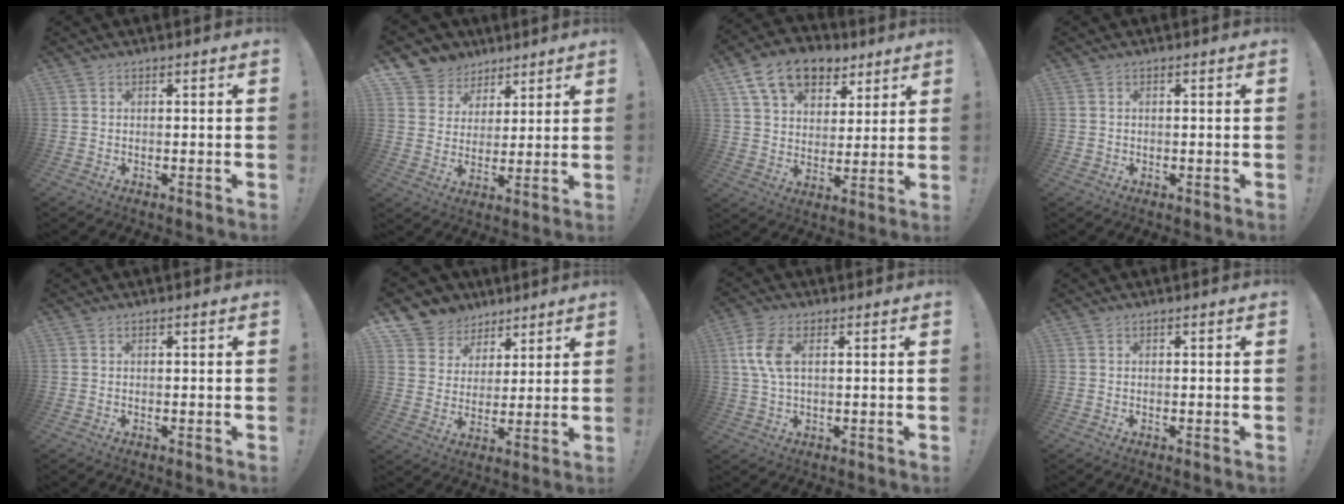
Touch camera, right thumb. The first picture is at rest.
{"total": 8.5, "force": [5.0, 6.8, 0.6], "torque": [-0.008, -0.041, 0.103]}
{"total": 15.4, "force": [9.0, 10.2, 7.3], "torque": [-0.117, -0.044, 0.169]}
{"total": 0.9, "force": [0.0, 0.9, 0.1], "torque": [0.003, 0.001, -0.001]}
{"total": 0.0}
{"total": 9.0, "force": [5.4, 7.2, 0.9], "torque": [-0.013, -0.046, 0.109]}
{"total": 8.2, "force": [2.0, 4.2, 6.7], "torque": [-0.137, -0.001, 0.036]}
{"total": 0.0}